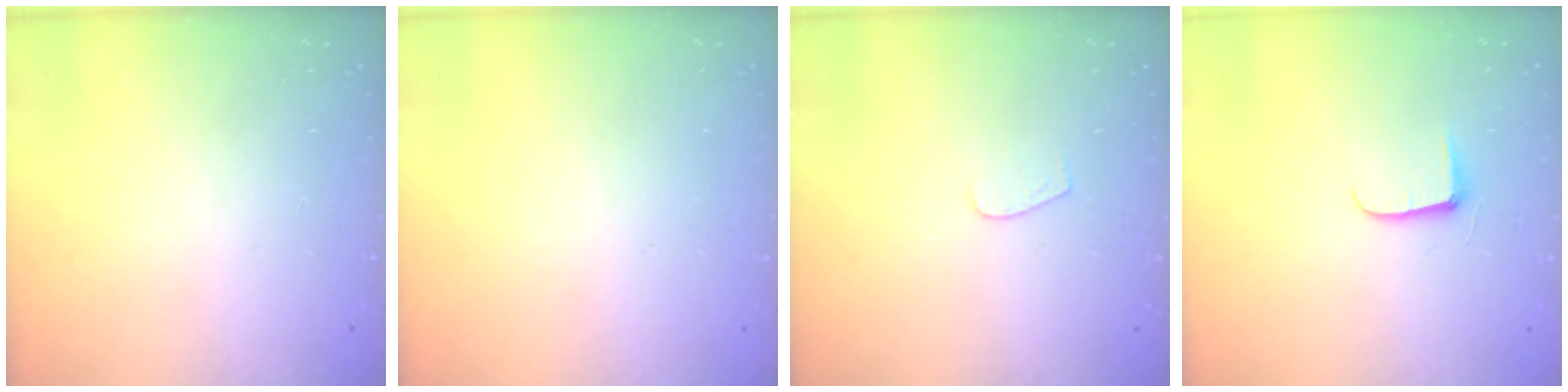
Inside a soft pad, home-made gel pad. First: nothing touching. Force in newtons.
{"total": 0.6, "press": 0.6, "slide": 0.2}
{"total": 3.7, "press": 3.7, "slide": 0.3}
{"total": 5.8, "press": 5.8, "slide": 0.9}